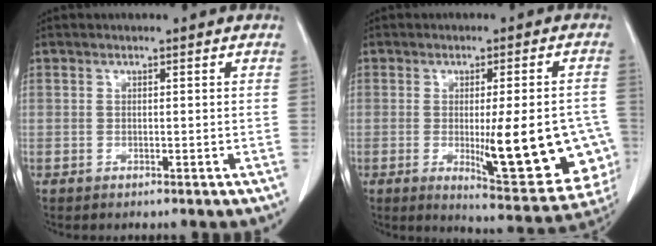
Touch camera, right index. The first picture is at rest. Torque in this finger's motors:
{"motor_torque": [1.51, -0.26, 0.38, 0.08]}